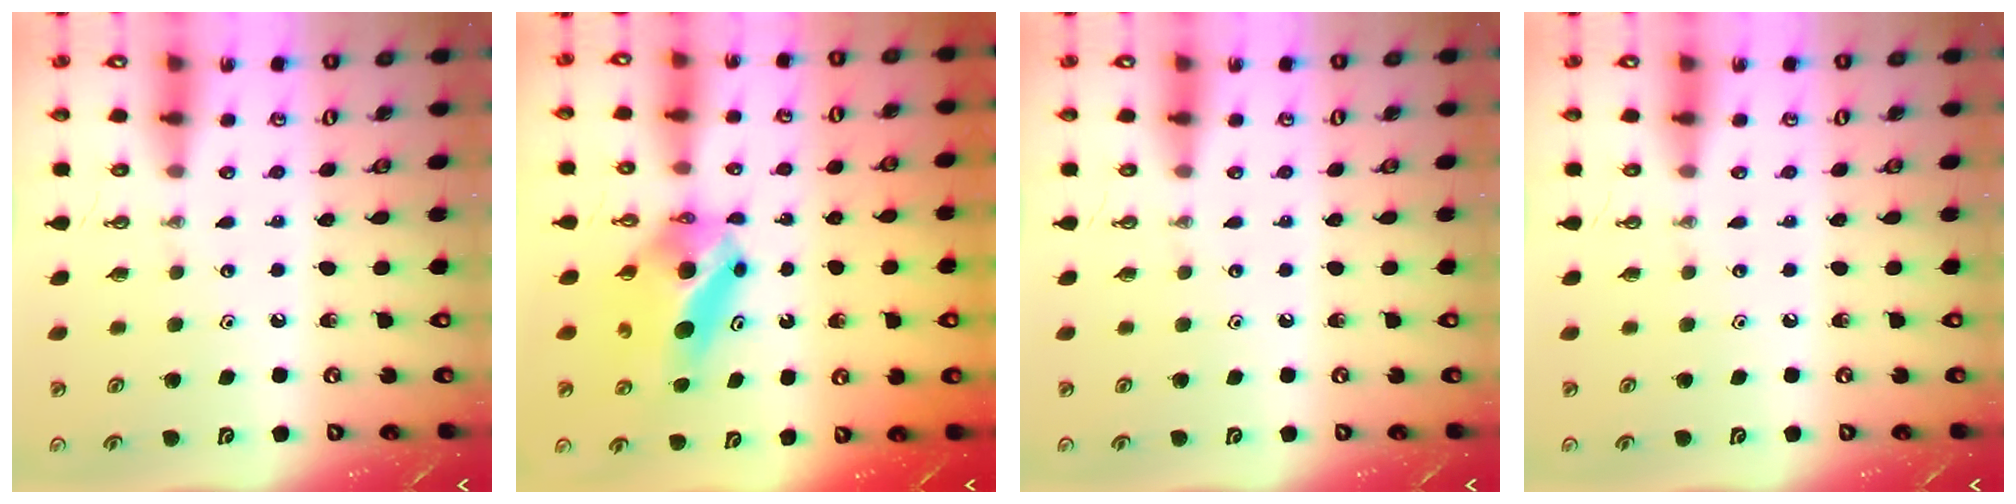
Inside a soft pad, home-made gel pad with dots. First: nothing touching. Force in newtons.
{"total": 7.8, "press": 7.3, "slide": 2.8}
{"total": 0.0}
{"total": 0.0}